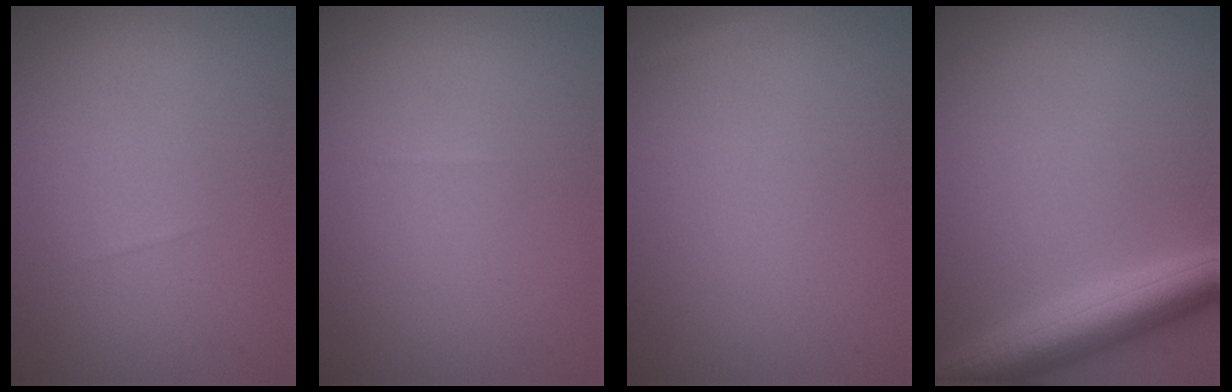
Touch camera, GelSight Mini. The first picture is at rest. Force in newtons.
{"total": 0.0}
{"total": 0.7, "press": 0.7, "slide": 0.0}
{"total": 5.3, "press": 5.3, "slide": 0.2}